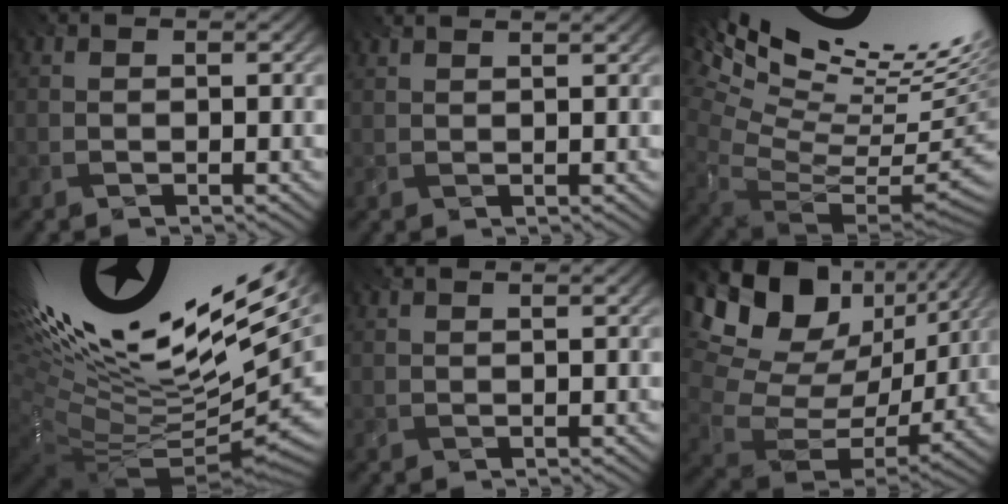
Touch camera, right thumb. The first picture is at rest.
{"total": 2.6, "force": [2.2, 0.3, 1.3], "torque": [-0.016, 0.000, 0.021]}
{"total": 15.9, "force": [7.8, 4.1, 13.2], "torque": [-0.170, 0.025, 0.143]}
{"total": 18.2, "force": [5.6, 6.8, 15.9], "torque": [-0.227, -0.004, 0.123]}
{"total": 2.2, "force": [1.9, 0.2, 1.1], "torque": [-0.013, -0.001, 0.017]}
{"total": 16.4, "force": [7.4, 10.4, 10.3], "torque": [-0.198, 0.019, 0.119]}